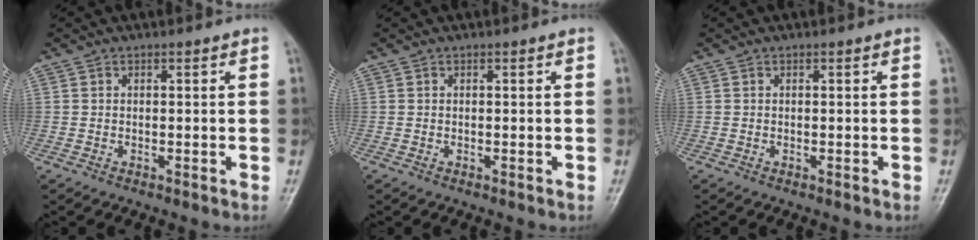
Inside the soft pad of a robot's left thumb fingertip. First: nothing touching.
{"total": 0.0}
{"total": 0.0}